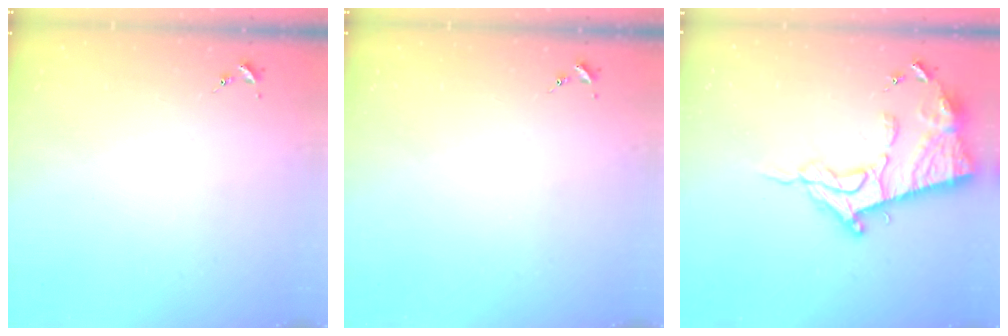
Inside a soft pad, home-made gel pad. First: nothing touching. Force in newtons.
{"total": 0.0}
{"total": 16.5, "press": 16.4, "slide": 1.4}